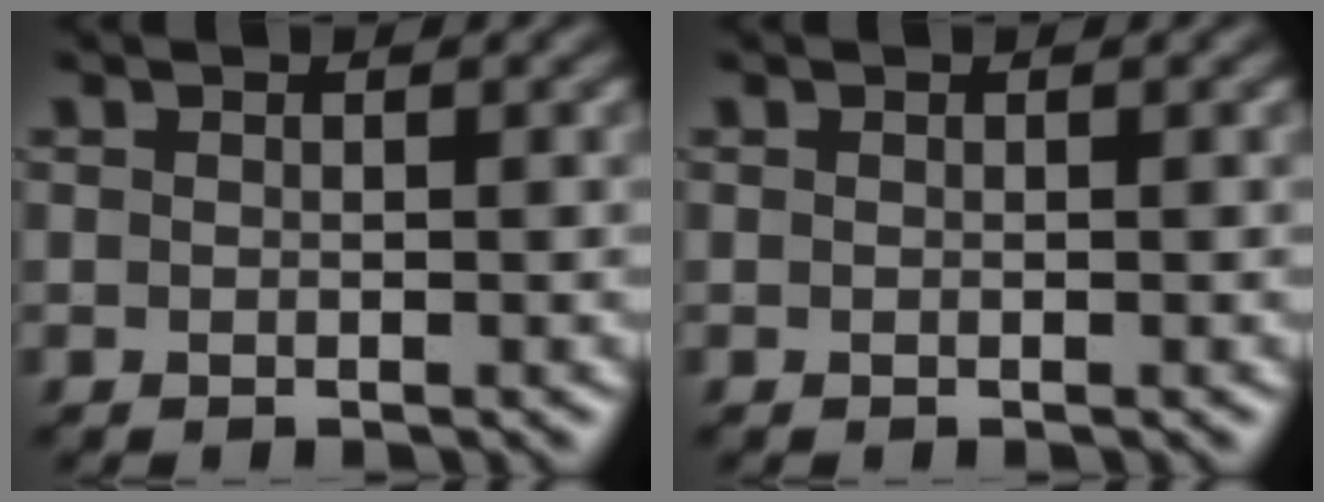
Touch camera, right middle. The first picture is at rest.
{"total": 0.0}